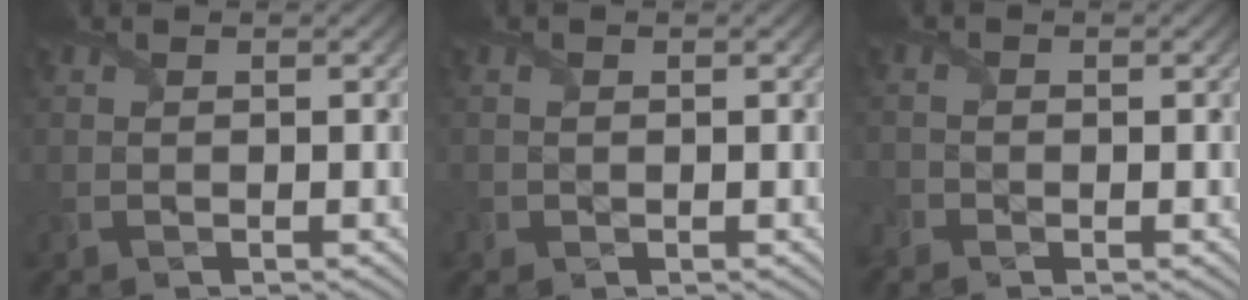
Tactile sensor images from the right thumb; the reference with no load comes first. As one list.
[{"total": 0.6, "force": [-0.1, 0.5, 0.3], "torque": [-0.006, -0.002, -0.001]}, {"total": 1.5, "force": [-1.3, 0.7, 0.5], "torque": [-0.016, -0.010, -0.032]}]